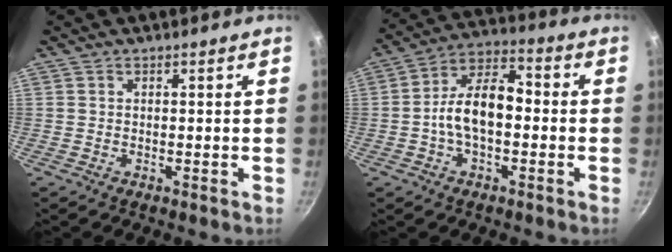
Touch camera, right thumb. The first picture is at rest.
{"total": 11.6, "force": [-1.4, 6.6, 9.5], "torque": [-0.143, 0.048, -0.039]}